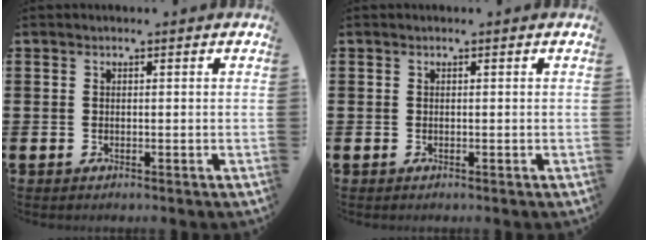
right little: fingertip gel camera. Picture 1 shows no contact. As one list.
[{"total": 0.0}]